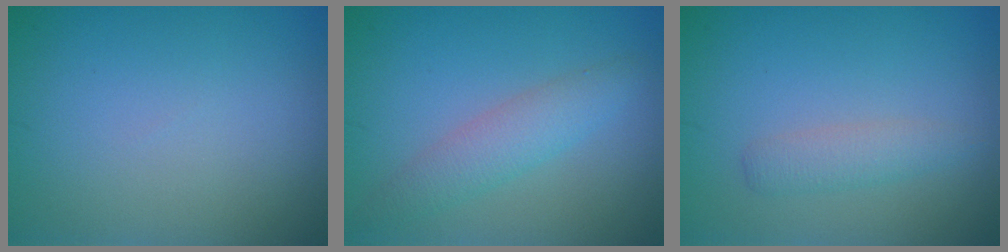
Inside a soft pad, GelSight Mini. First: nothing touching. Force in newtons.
{"total": 2.9, "press": 2.9, "slide": 0.1}
{"total": 1.8, "press": 1.8, "slide": 0.0}